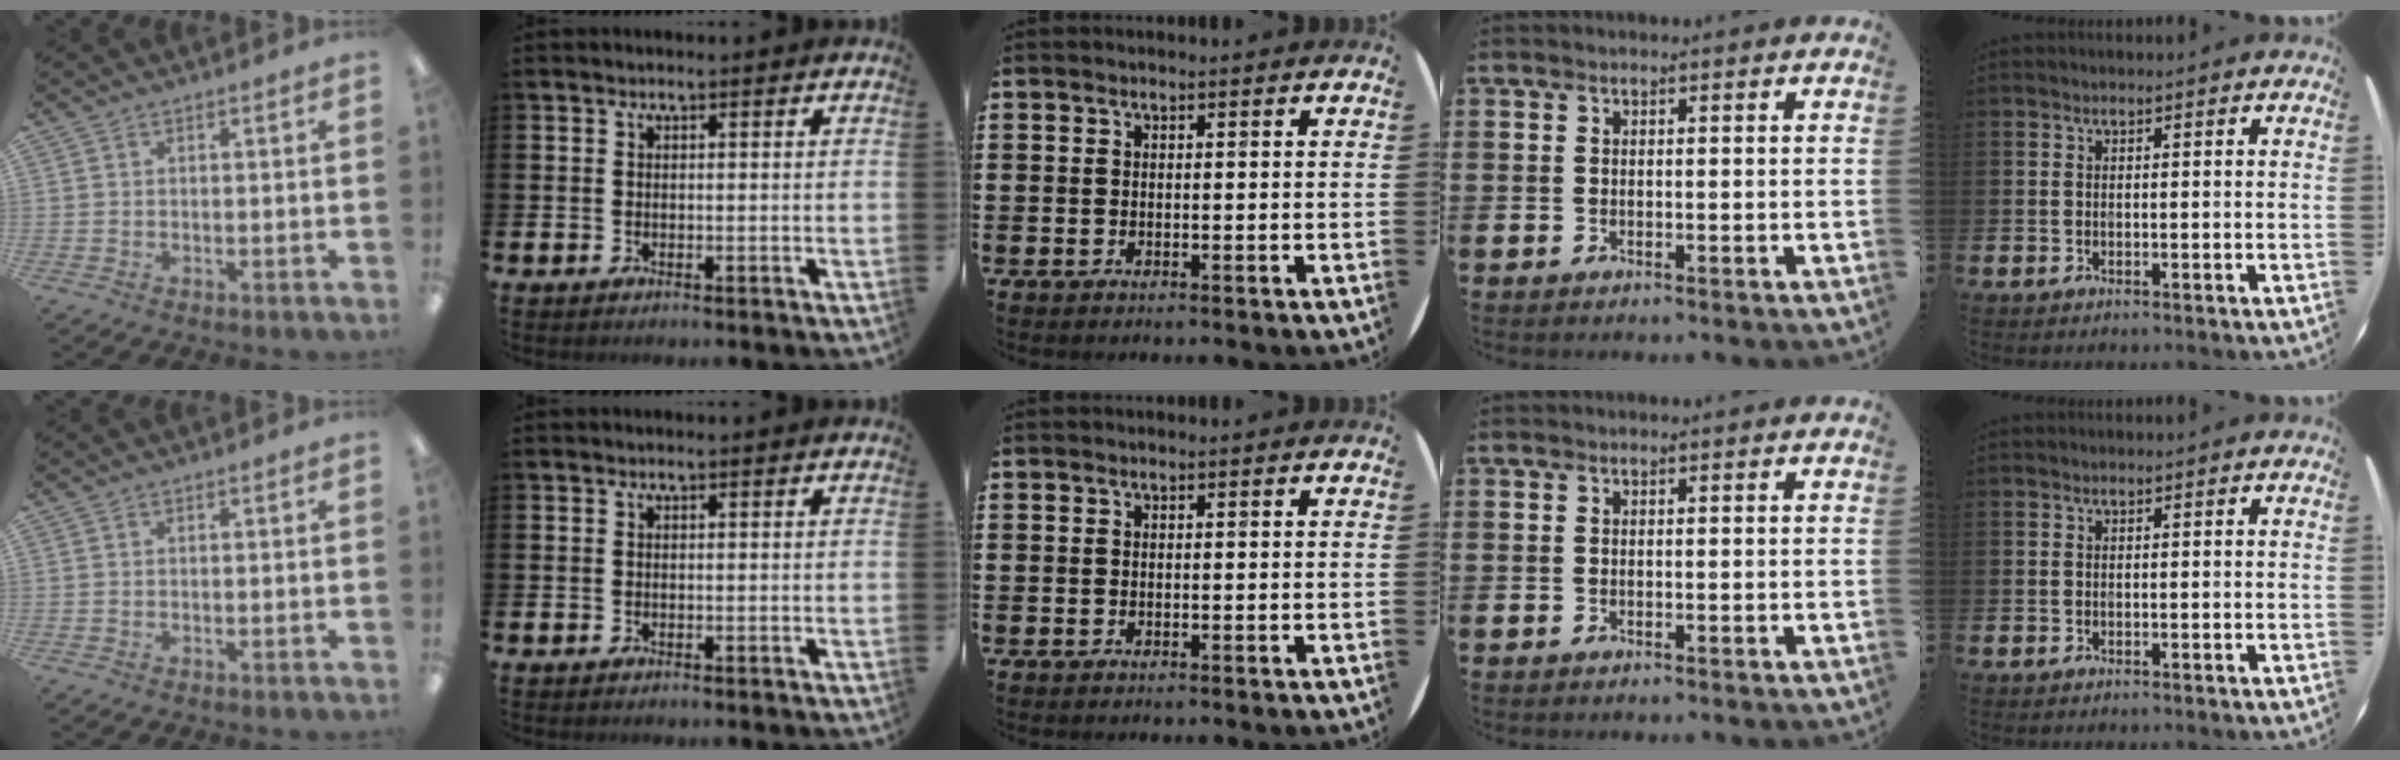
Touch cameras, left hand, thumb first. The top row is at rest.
{}